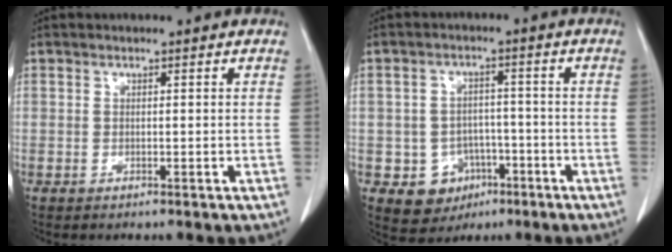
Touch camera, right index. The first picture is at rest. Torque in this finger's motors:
{"motor_torque": [0.13, -0.12, -0.42, -0.06]}